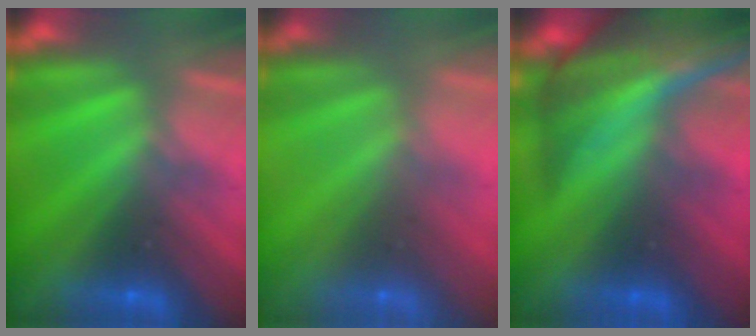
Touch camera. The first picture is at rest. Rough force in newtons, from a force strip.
{"total": 9.4}
{"total": 9.1}